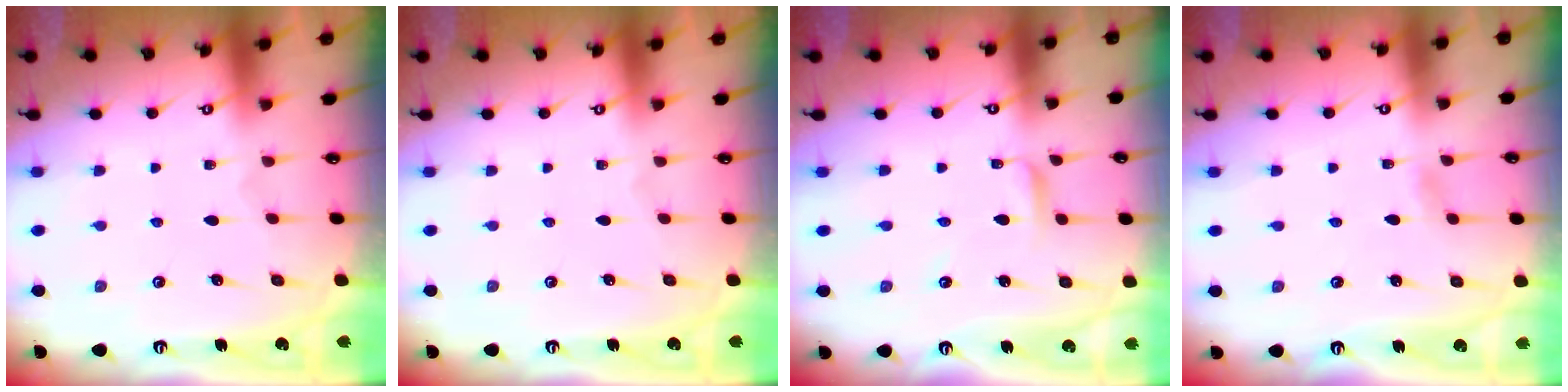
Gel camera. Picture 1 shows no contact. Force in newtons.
{"total": 0.0}
{"total": 2.7, "press": 2.7, "slide": 0.2}
{"total": 2.1, "press": 2.1, "slide": 0.3}